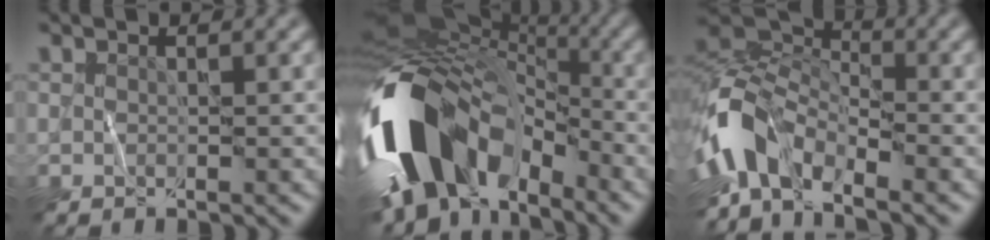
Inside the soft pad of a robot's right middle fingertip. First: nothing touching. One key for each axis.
{"total": 15.7, "fx": -4.8, "fy": 10.3, "fz": 10.7, "tx": -0.210, "ty": 0.003, "tz": -0.099}
{"total": 7.3, "fx": -4.2, "fy": 3.7, "fz": 4.6, "tx": -0.092, "ty": 0.002, "tz": -0.100}